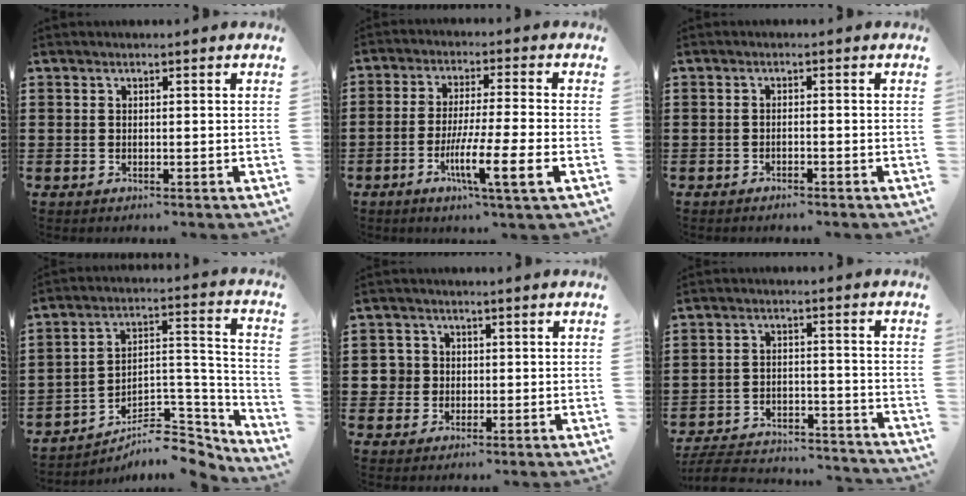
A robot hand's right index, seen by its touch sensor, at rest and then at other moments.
{"total": 8.9, "force": [-4.0, 0.4, 7.9], "torque": [-0.142, -0.009, -0.074]}
{"total": 1.0, "force": [-1.0, -0.1, 0.3], "torque": [-0.007, 0.001, -0.019]}
{"total": 7.9, "force": [-5.9, 3.9, 3.6], "torque": [-0.051, 0.017, -0.105]}
{"total": 3.5, "force": [0.0, 3.4, 0.8], "torque": [-0.038, 0.008, -0.004]}
{"total": 5.9, "force": [-5.7, 0.8, 1.4], "torque": [-0.031, 0.006, -0.114]}